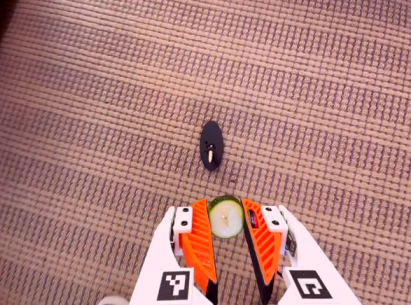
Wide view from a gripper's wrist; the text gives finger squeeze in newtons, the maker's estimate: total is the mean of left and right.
{"total": 9.2, "left": 9.2, "right": 9.2}